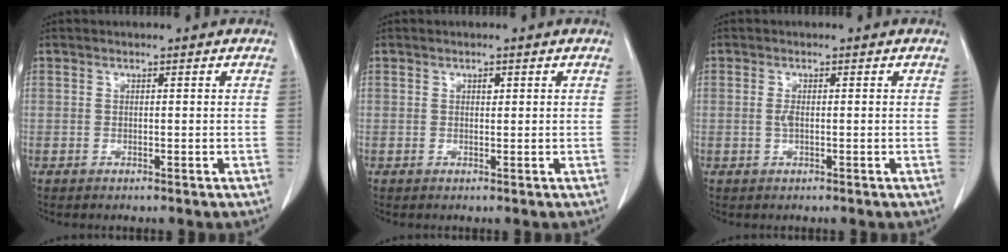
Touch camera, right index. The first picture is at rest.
{"total": 0.7, "force": [0.3, 0.4, 0.5], "torque": [-0.009, -0.001, 0.005]}
{"total": 1.3, "force": [-0.1, 0.4, 1.2], "torque": [-0.027, 0.000, -0.002]}